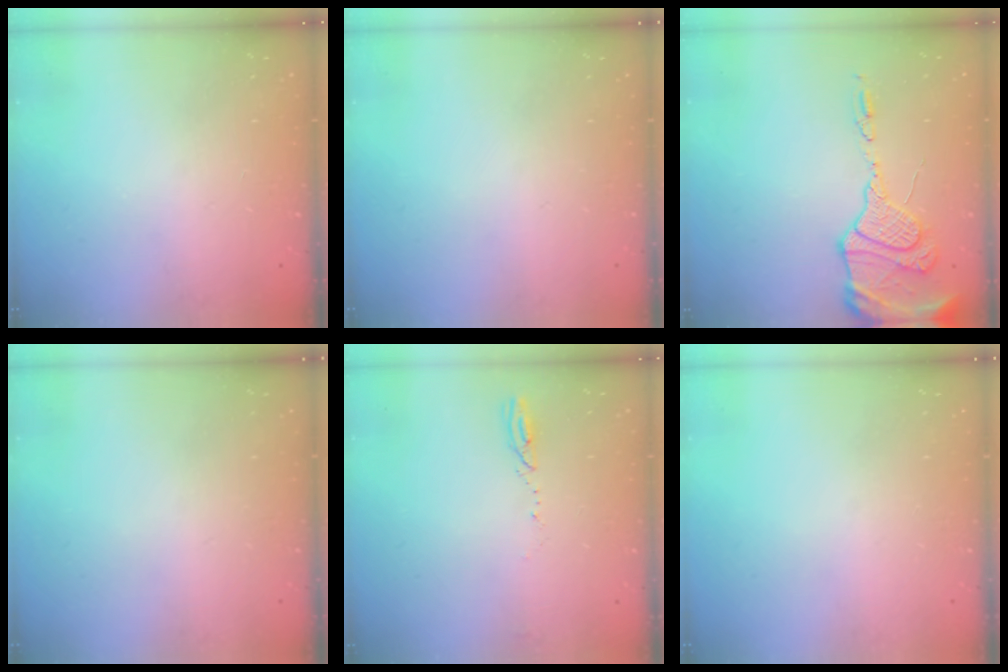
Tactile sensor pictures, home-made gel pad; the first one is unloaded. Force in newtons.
{"total": 0.0}
{"total": 15.6, "press": 15.2, "slide": 3.5}
{"total": 0.0}
{"total": 2.5, "press": 2.4, "slide": 0.3}
{"total": 0.0}